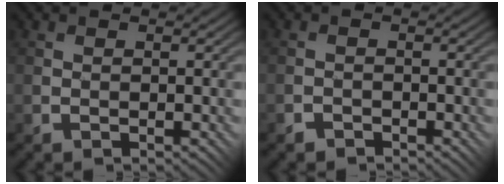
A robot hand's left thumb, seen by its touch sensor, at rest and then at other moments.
{"total": 1.2, "force": [-1.1, 0.3, -0.1], "torque": [0.004, 0.005, -0.025]}